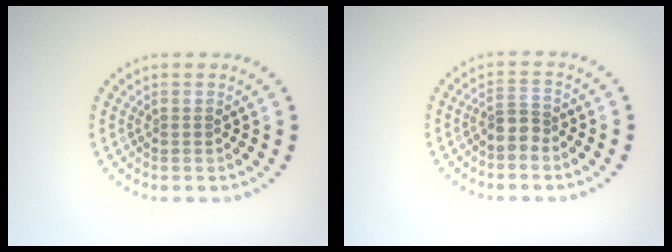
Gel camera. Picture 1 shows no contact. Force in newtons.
{"total": 2.0, "press": 1.7, "slide": 1.1}